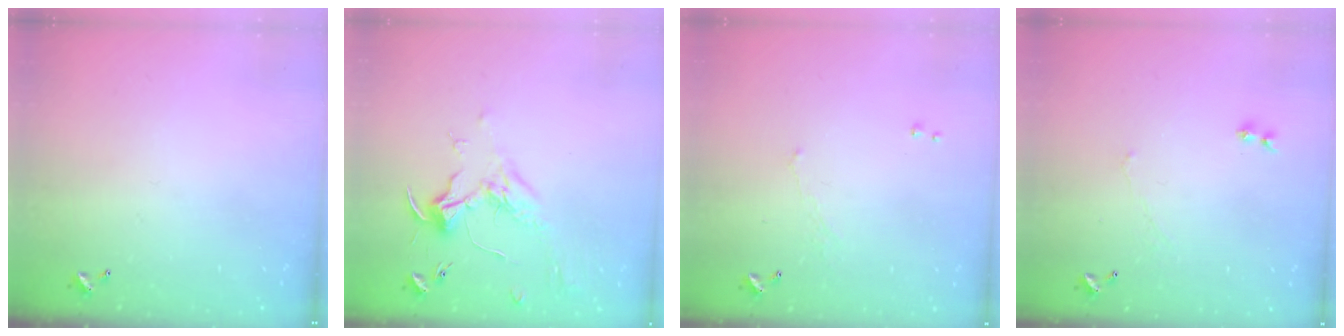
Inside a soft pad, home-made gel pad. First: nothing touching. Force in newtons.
{"total": 1.8, "press": 1.7, "slide": 0.8}
{"total": 1.1, "press": 1.0, "slide": 0.6}
{"total": 1.5, "press": 1.4, "slide": 0.6}